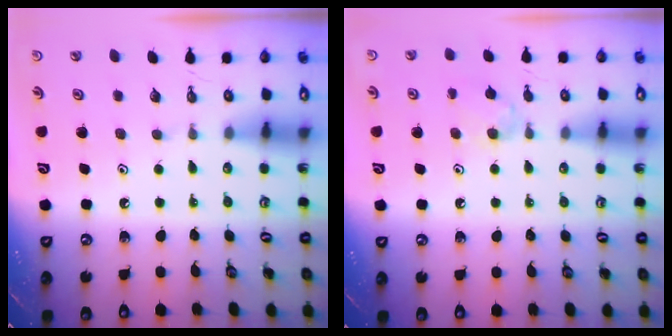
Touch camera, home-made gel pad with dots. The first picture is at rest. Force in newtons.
{"total": 7.2, "press": 7.1, "slide": 1.1}